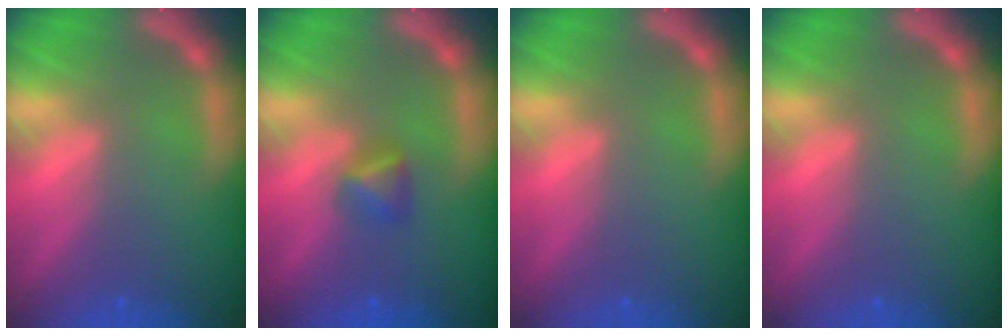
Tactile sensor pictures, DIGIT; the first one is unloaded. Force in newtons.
{"total": 1.9}
{"total": 0.0}
{"total": 0.0}